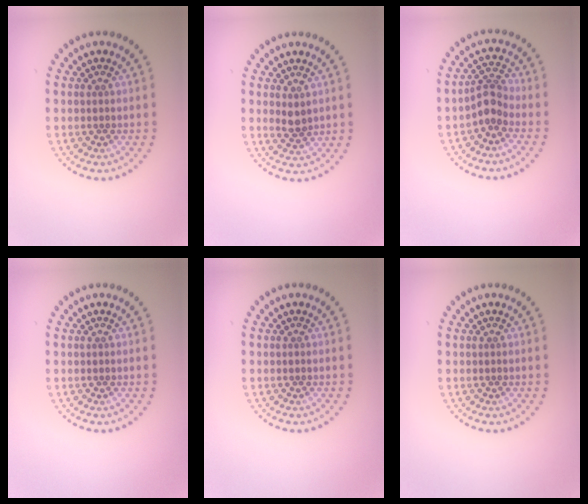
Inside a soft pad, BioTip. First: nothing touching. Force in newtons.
{"total": 1.3, "press": 1.2, "slide": 0.5}
{"total": 2.5, "press": 1.9, "slide": 1.7}
{"total": 0.0}
{"total": 0.0}
{"total": 0.0}